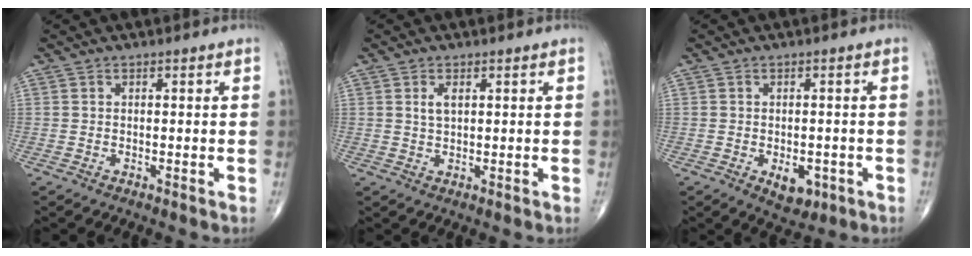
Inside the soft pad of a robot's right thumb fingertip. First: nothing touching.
{"total": 2.3, "force": [0.8, 1.2, 1.8], "torque": [-0.034, -0.001, 0.017]}
{"total": 4.9, "force": [-1.8, 2.9, 3.4], "torque": [-0.031, 0.004, -0.015]}